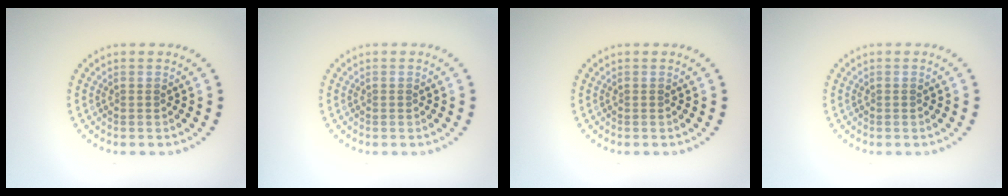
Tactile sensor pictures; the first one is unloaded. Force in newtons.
{"total": 0.0}
{"total": 0.0}
{"total": 0.0}